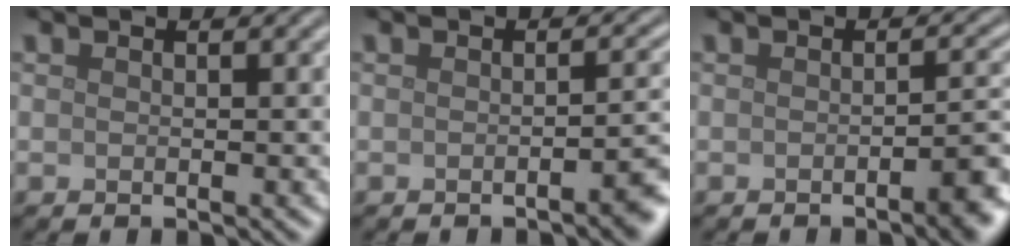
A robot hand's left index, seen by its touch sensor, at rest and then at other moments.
{"total": 2.4, "force": [-1.2, 0.5, 2.0], "torque": [-0.020, 0.003, -0.021]}
{"total": 3.4, "force": [-1.6, 0.8, 2.9], "torque": [-0.033, 0.001, -0.028]}